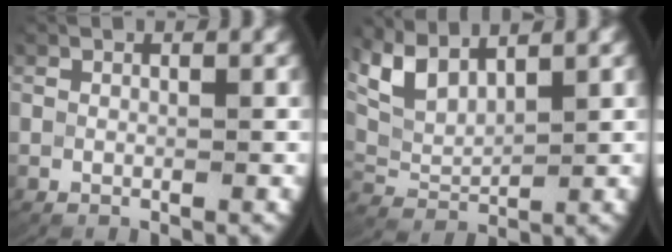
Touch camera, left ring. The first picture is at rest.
{"total": 6.2, "force": [2.7, 4.1, 3.7], "torque": [-0.105, -0.007, 0.054]}